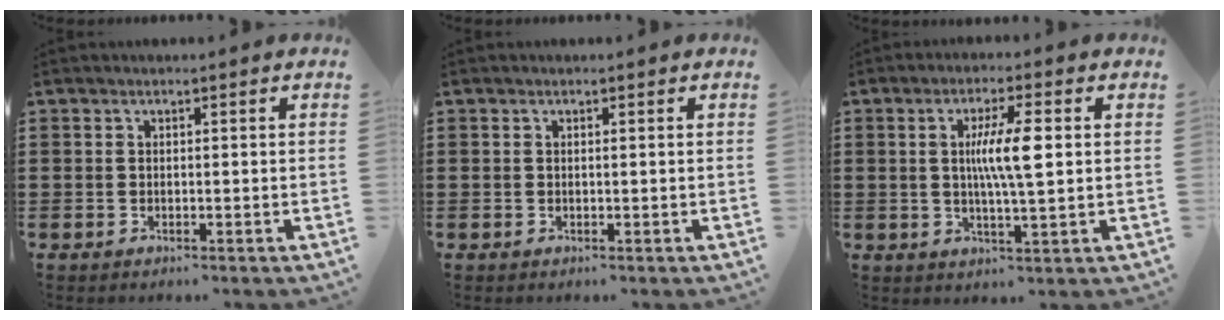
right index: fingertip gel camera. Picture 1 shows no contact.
{"total": 0.0}
{"total": 7.1, "force": [1.0, 0.9, 7.0], "torque": [-0.131, -0.002, 0.013]}